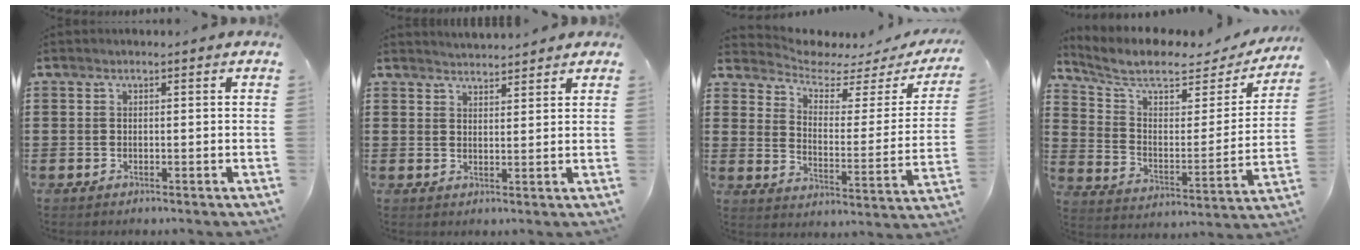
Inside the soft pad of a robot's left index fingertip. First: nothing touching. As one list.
[{"total": 2.5, "force": [2.5, -0.1, -0.1], "torque": [-0.006, -0.005, 0.047]}, {"total": 3.7, "force": [3.3, 1.2, 1.2], "torque": [-0.048, -0.026, 0.049]}, {"total": 8.1, "force": [6.5, 2.3, 4.2], "torque": [-0.112, -0.038, 0.110]}]